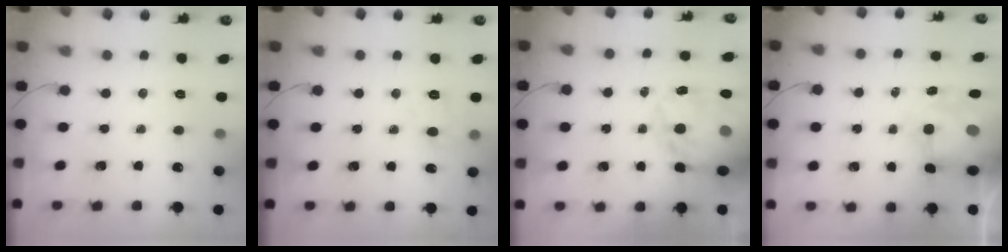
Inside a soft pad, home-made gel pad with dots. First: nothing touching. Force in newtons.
{"total": 7.2, "press": 7.0, "slide": 1.6}
{"total": 19.7, "press": 19.2, "slide": 4.4}
{"total": 8.1, "press": 8.0, "slide": 1.4}